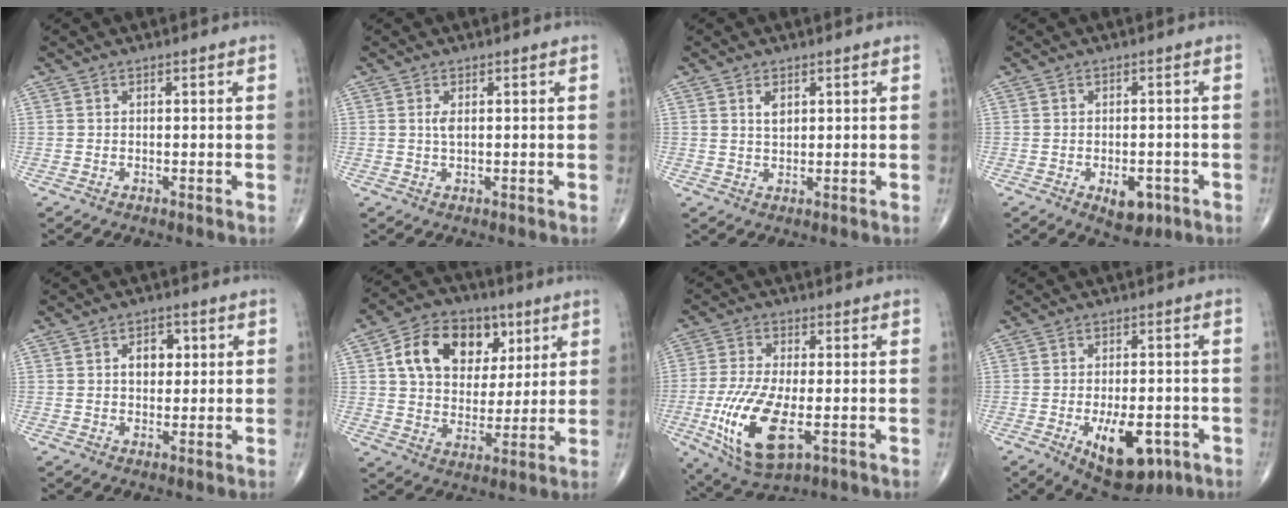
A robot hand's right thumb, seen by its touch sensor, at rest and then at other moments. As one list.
[{"total": 1.5, "force": [0.3, 0.5, 1.4], "torque": [-0.031, -0.001, 0.009]}, {"total": 2.4, "force": [1.0, 1.4, 1.6], "torque": [-0.023, -0.006, 0.020]}, {"total": 5.2, "force": [-2.2, 2.9, 3.6], "torque": [-0.035, 0.010, -0.022]}, {"total": 4.6, "force": [0.9, 3.3, 3.1], "torque": [-0.024, 0.005, 0.009]}, {"total": 16.6, "force": [5.7, 12.2, 9.7], "torque": [-0.132, -0.002, 0.095]}, {"total": 14.5, "force": [-4.0, 6.0, 12.6], "torque": [-0.264, -0.009, -0.062]}, {"total": 12.2, "force": [-4.7, 6.1, 9.5], "torque": [-0.124, 0.010, -0.055]}]